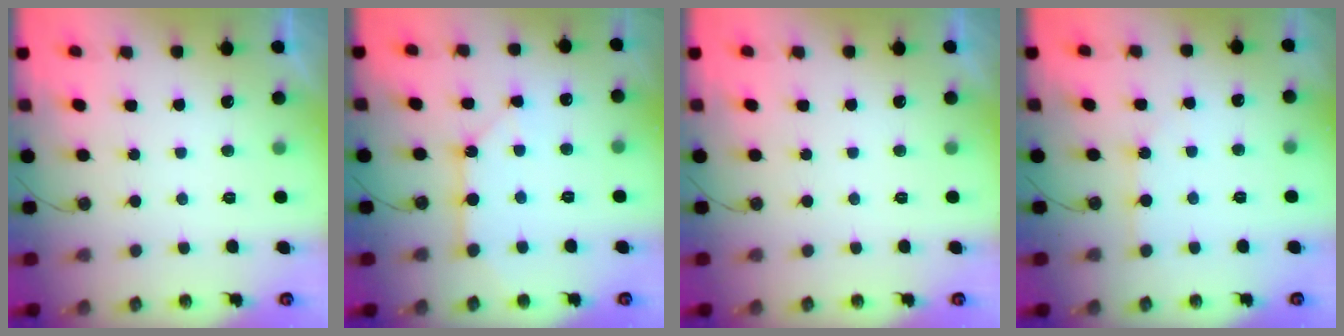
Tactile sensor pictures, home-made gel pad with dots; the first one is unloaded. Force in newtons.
{"total": 6.2, "press": 6.2, "slide": 0.6}
{"total": 0.0}
{"total": 2.4, "press": 2.4, "slide": 0.3}